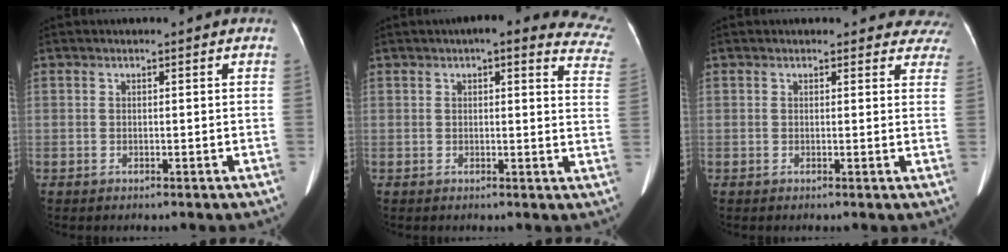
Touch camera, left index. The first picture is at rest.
{"total": 15.0, "force": [12.7, 3.5, 7.2], "torque": [-0.050, -0.008, 0.111]}
{"total": 7.8, "force": [7.2, 3.0, 0.4], "torque": [0.047, -0.010, 0.040]}